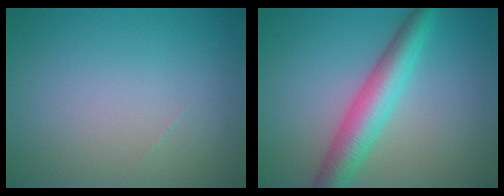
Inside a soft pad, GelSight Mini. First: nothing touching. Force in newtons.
{"total": 5.4, "press": 5.4, "slide": 0.0}